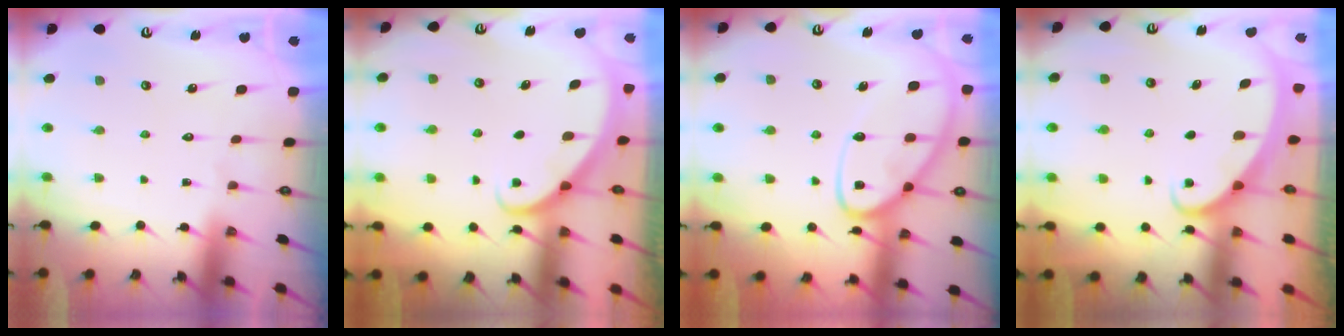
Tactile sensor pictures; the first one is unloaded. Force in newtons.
{"total": 3.3, "press": 3.3, "slide": 0.2}
{"total": 14.7, "press": 14.6, "slide": 1.4}
{"total": 2.2, "press": 2.2, "slide": 0.2}